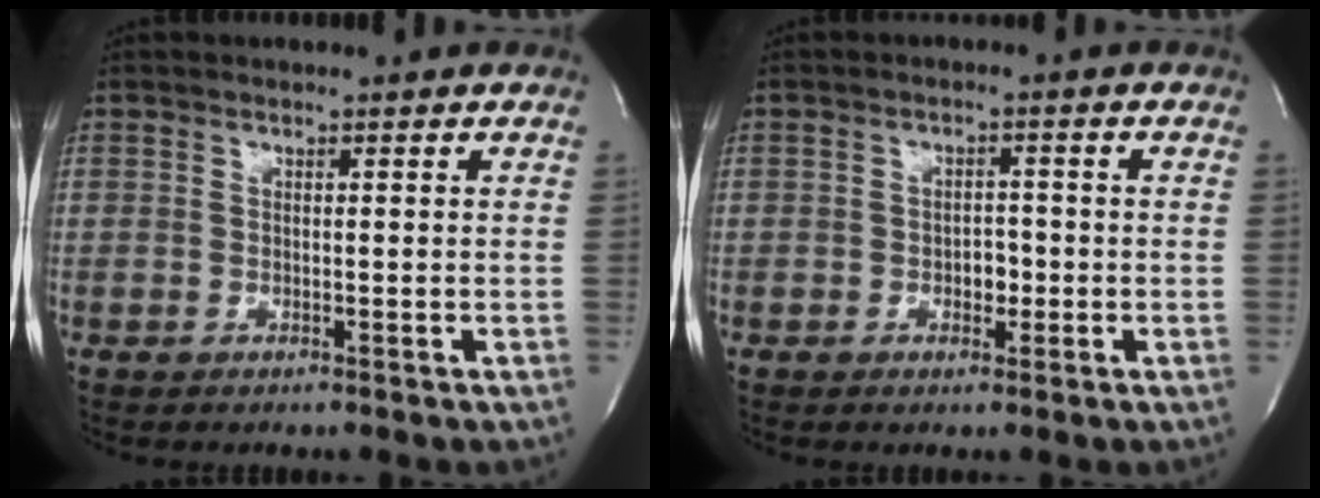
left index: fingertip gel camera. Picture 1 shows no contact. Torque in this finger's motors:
{"motor_torque": [0.05, -0.01, 0.04, 0.00]}